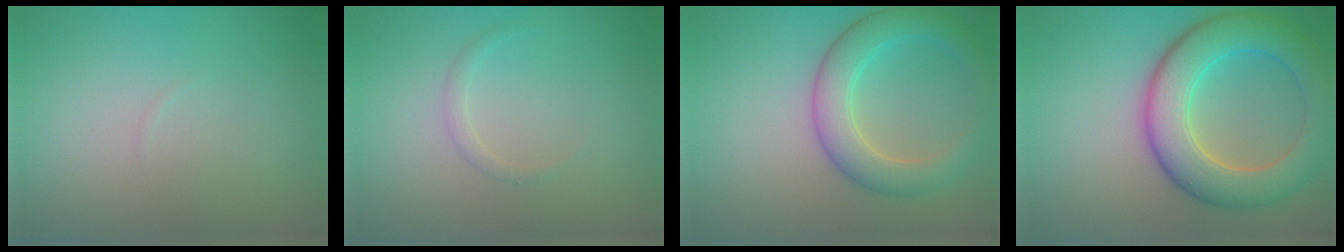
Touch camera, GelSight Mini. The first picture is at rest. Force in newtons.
{"total": 0.8, "press": 0.8, "slide": 0.0}
{"total": 4.8, "press": 4.8, "slide": 0.1}
{"total": 8.2, "press": 8.2, "slide": 0.1}